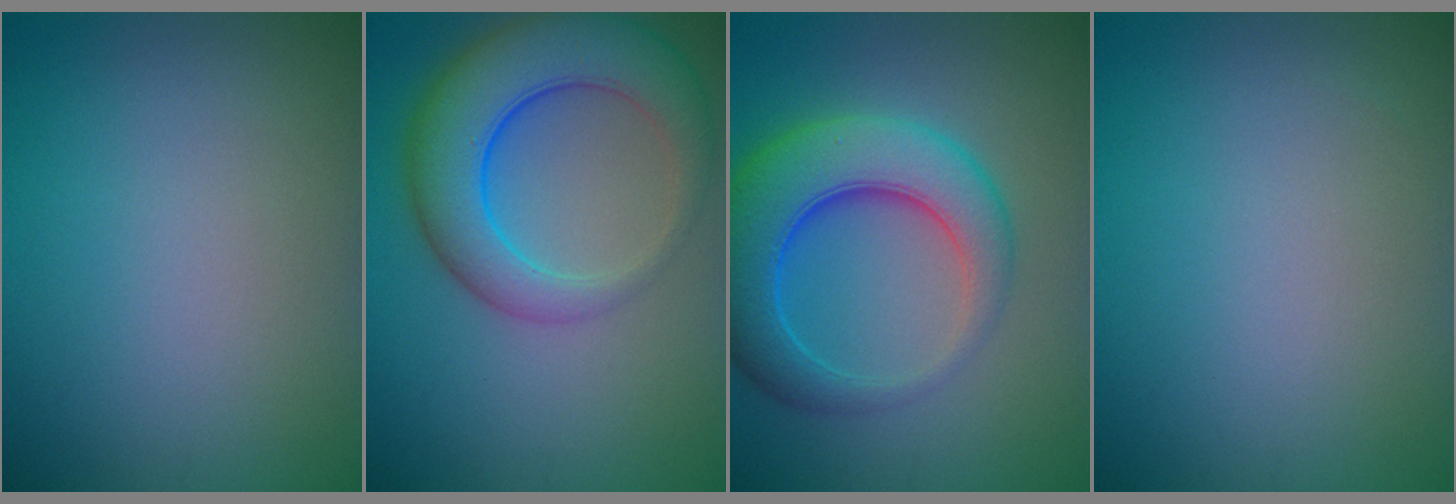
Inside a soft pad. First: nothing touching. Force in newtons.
{"total": 8.2, "press": 8.2, "slide": 0.3}
{"total": 8.2, "press": 8.1, "slide": 0.3}
{"total": 0.0}